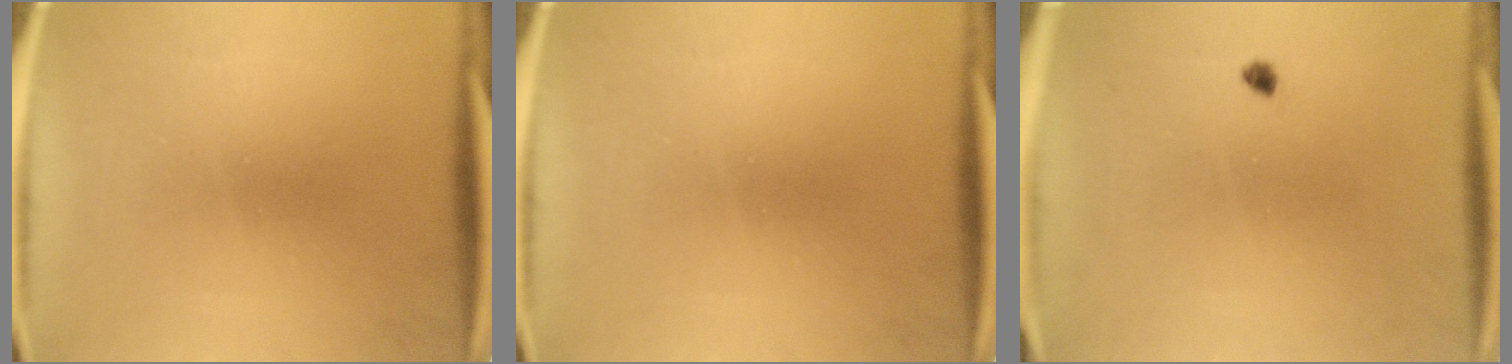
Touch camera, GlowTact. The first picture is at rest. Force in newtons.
{"total": 0.0}
{"total": 0.9}